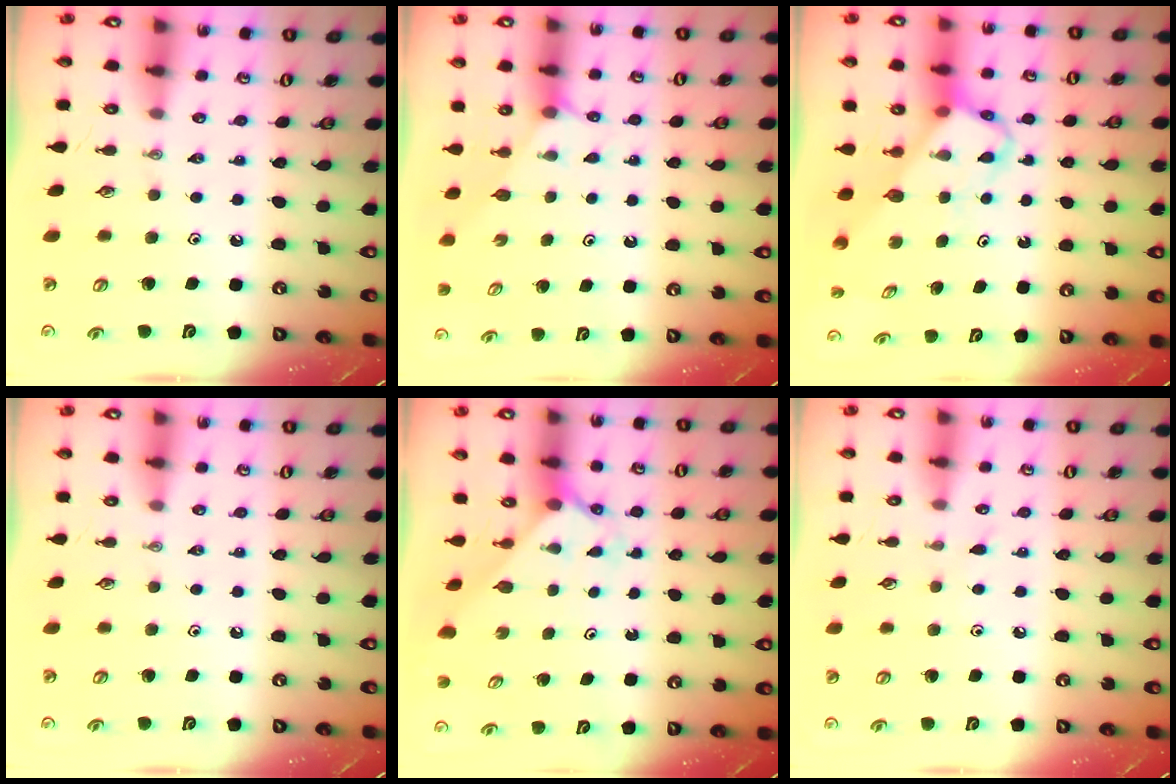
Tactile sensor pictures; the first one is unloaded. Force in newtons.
{"total": 2.3, "press": 2.3, "slide": 0.4}
{"total": 3.8, "press": 3.8, "slide": 0.2}
{"total": 0.0}
{"total": 2.1, "press": 2.1, "slide": 0.3}
{"total": 3.7, "press": 3.7, "slide": 0.4}